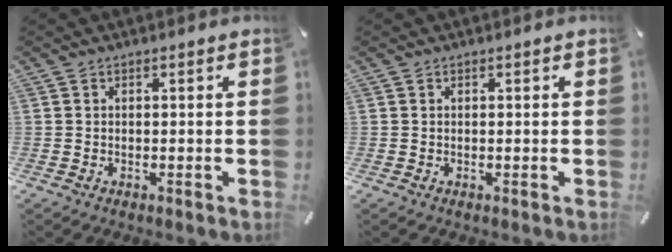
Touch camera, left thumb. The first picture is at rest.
{"total": 0.0}